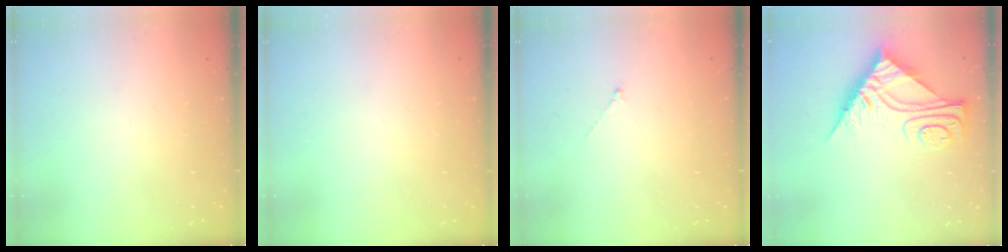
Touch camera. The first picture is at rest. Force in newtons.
{"total": 0.0}
{"total": 0.0}
{"total": 11.4, "press": 11.4, "slide": 1.1}